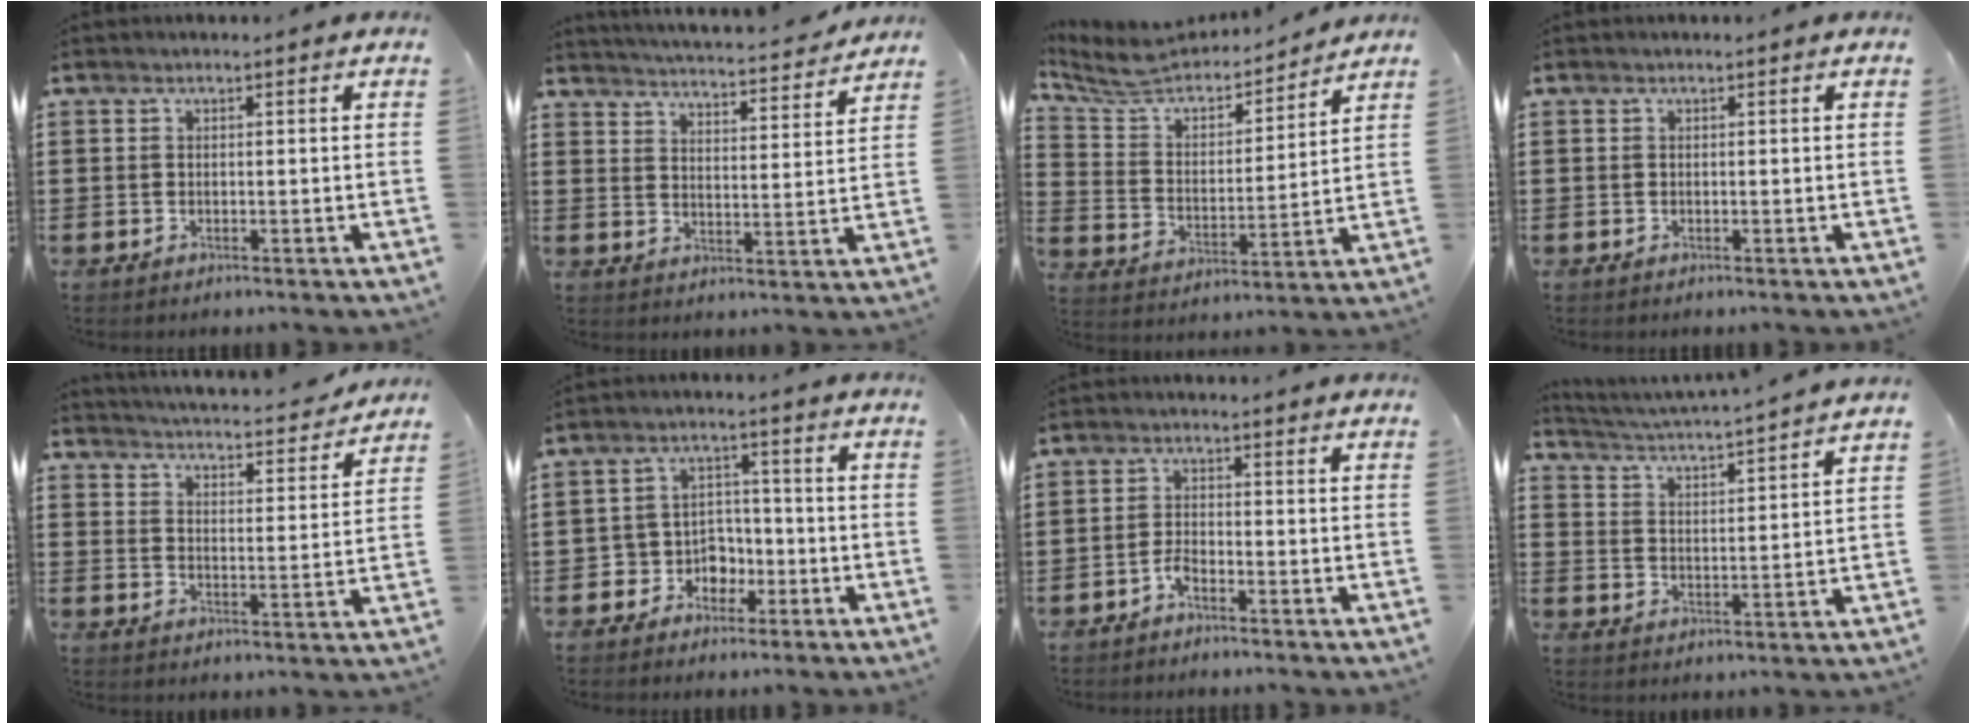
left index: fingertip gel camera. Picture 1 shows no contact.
{"total": 4.1, "force": [4.0, -0.8, 0.4], "torque": [-0.029, -0.037, 0.063]}
{"total": 6.2, "force": [5.6, 1.9, 1.9], "torque": [-0.069, -0.041, 0.092]}
{"total": 0.0}
{"total": 3.9, "force": [3.9, -0.6, 0.3], "torque": [-0.028, -0.035, 0.061]}
{"total": 4.8, "force": [-2.2, 4.2, 1.0], "torque": [-0.031, 0.012, -0.043]}
{"total": 2.1, "force": [-1.6, 0.7, 1.2], "torque": [-0.034, 0.002, -0.034]}
{"total": 3.7, "force": [3.5, -0.9, 0.7], "torque": [-0.033, -0.033, 0.054]}